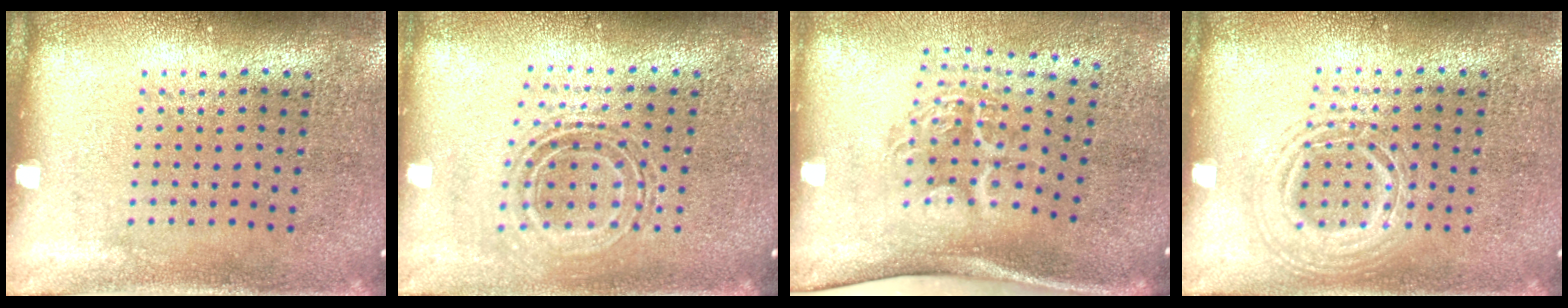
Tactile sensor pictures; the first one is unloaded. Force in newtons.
{"total": 0.8, "press": 0.8, "slide": 0.3}
{"total": 2.0, "press": 1.3, "slide": 1.5}
{"total": 2.3, "press": 2.3, "slide": 0.2}